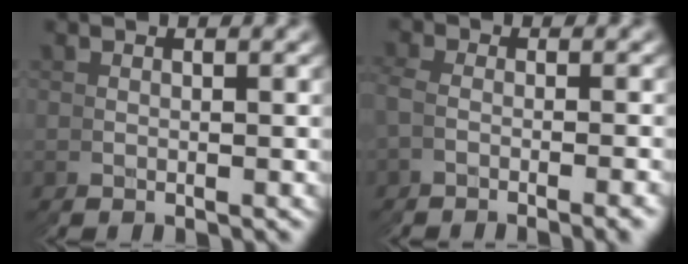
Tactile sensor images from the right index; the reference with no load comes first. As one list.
[{"total": 2.3, "force": [-1.0, -1.8, -1.0], "torque": [0.011, 0.017, -0.027]}]